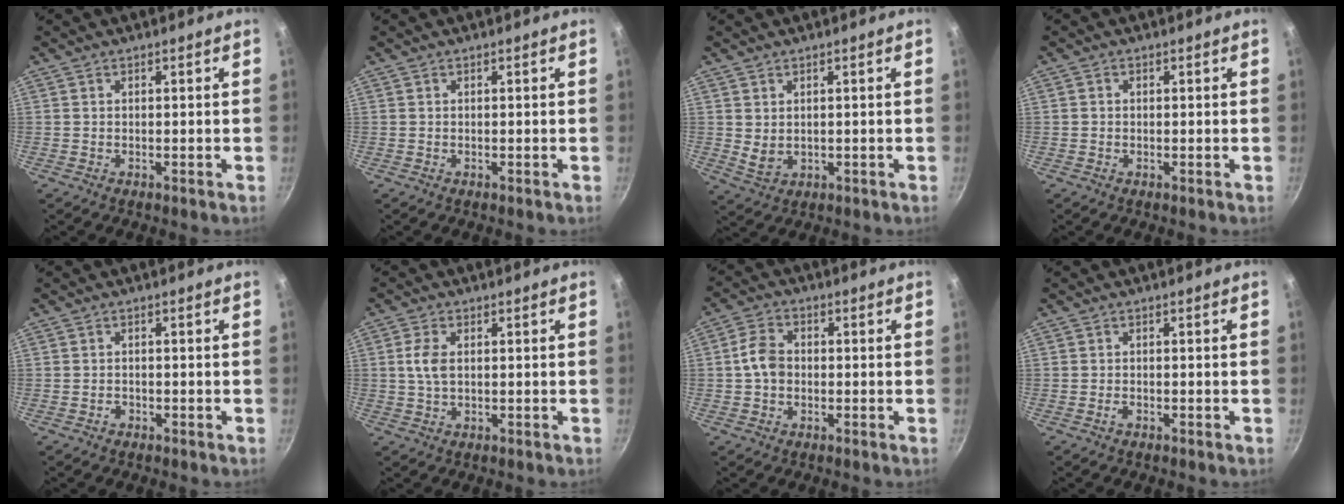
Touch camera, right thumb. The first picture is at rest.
{"total": 0.0}
{"total": 3.2, "force": [0.9, 2.3, 2.1], "torque": [-0.034, -0.012, 0.024]}
{"total": 0.7, "force": [0.0, 0.6, 0.2], "torque": [-0.003, 0.003, -0.001]}
{"total": 1.1, "force": [-0.6, 0.8, 0.3], "torque": [-0.004, 0.007, -0.010]}
{"total": 4.0, "force": [0.6, 2.3, 3.3], "torque": [-0.070, 0.005, 0.010]}
{"total": 5.4, "force": [-0.4, 4.1, 3.5], "torque": [-0.056, 0.018, -0.014]}
{"total": 0.9, "force": [-0.6, 0.4, 0.6], "torque": [-0.014, 0.004, -0.013]}